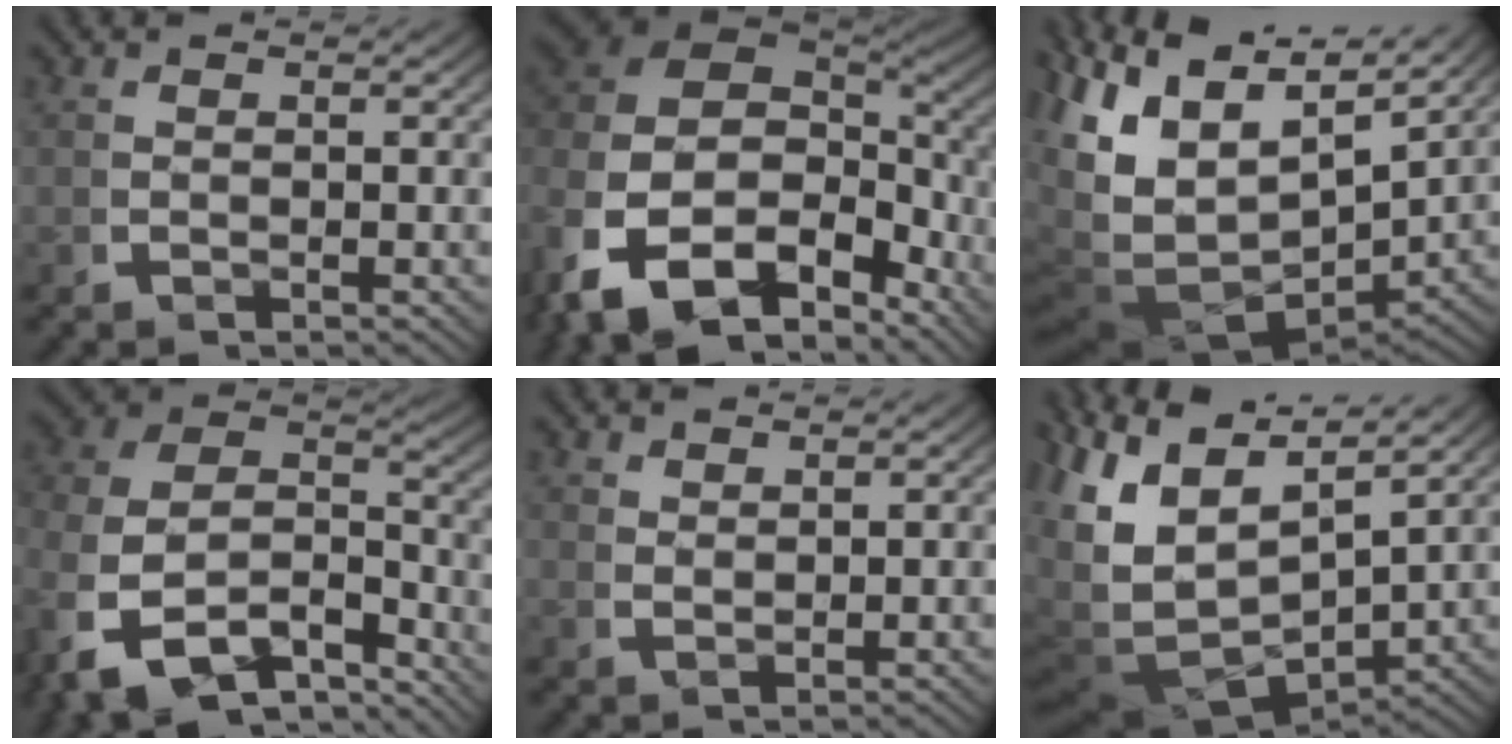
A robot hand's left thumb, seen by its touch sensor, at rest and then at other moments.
{"total": 15.4, "force": [-3.1, 10.4, 10.9], "torque": [-0.267, -0.060, -0.024]}
{"total": 15.3, "force": [0.9, 10.1, 11.5], "torque": [-0.256, -0.050, 0.039]}
{"total": 14.4, "force": [-5.1, 10.3, 8.7], "torque": [-0.207, -0.070, -0.069]}
{"total": 1.6, "force": [1.6, -0.1, 0.1], "torque": [0.006, 0.002, 0.038]}
{"total": 13.2, "force": [0.2, 8.8, 9.8], "torque": [-0.221, -0.050, 0.028]}